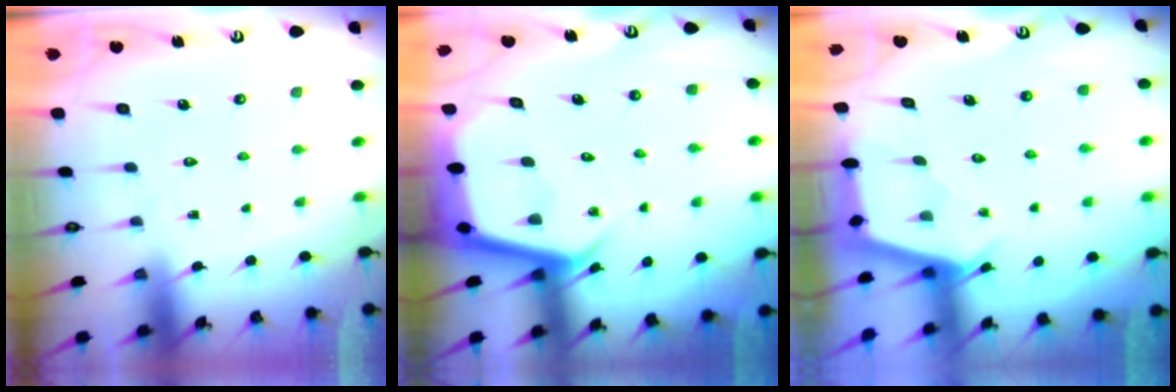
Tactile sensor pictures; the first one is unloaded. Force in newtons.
{"total": 5.5, "press": 5.5, "slide": 0.3}
{"total": 2.6, "press": 2.6, "slide": 0.4}